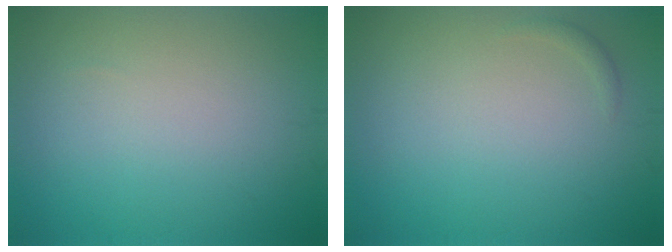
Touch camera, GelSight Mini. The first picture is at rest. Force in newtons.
{"total": 0.6, "press": 0.6, "slide": 0.0}